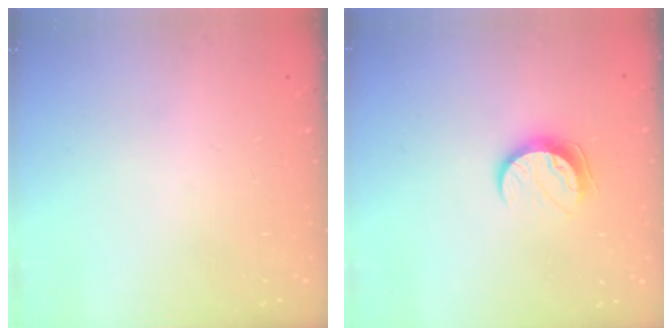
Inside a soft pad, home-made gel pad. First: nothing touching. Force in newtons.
{"total": 9.0, "press": 9.0, "slide": 0.8}